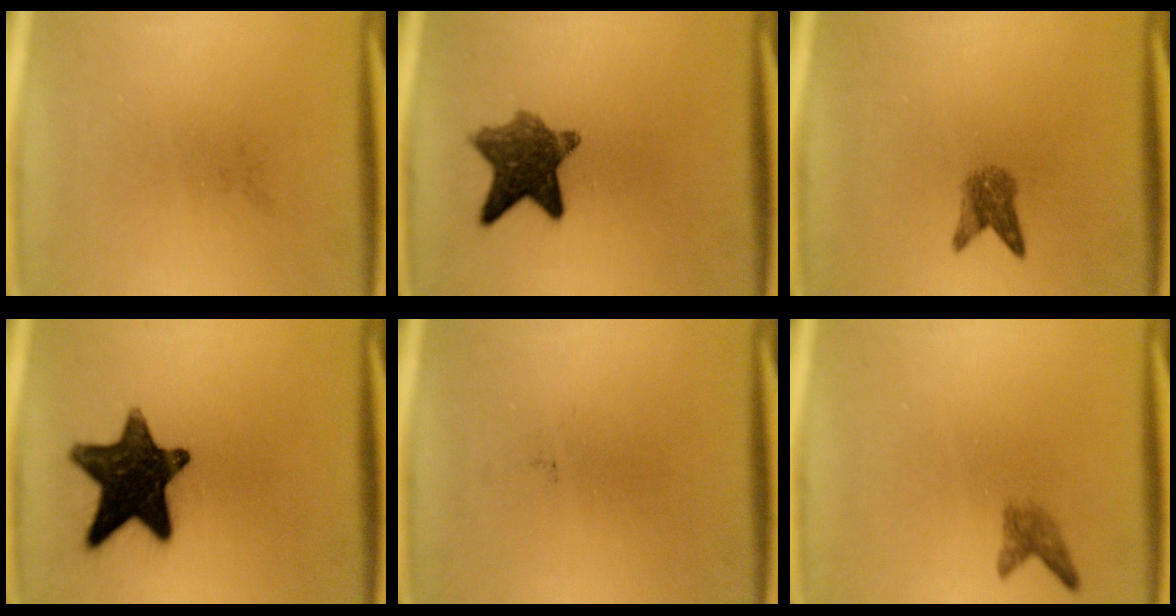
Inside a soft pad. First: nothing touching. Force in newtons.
{"total": 8.8}
{"total": 2.9}
{"total": 15.4}
{"total": 0.0}
{"total": 1.8}